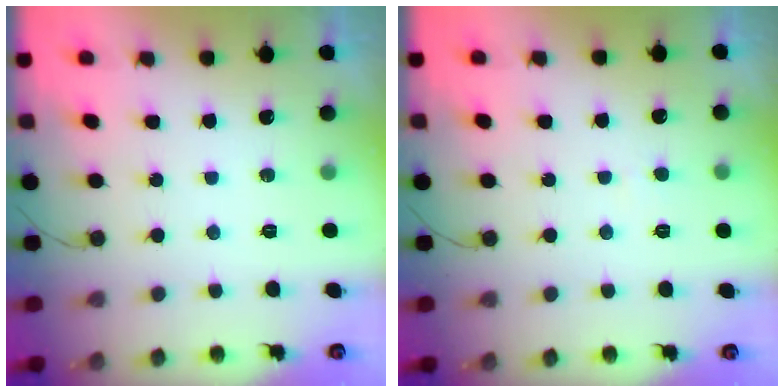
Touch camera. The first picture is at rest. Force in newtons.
{"total": 1.7, "press": 1.7, "slide": 0.1}